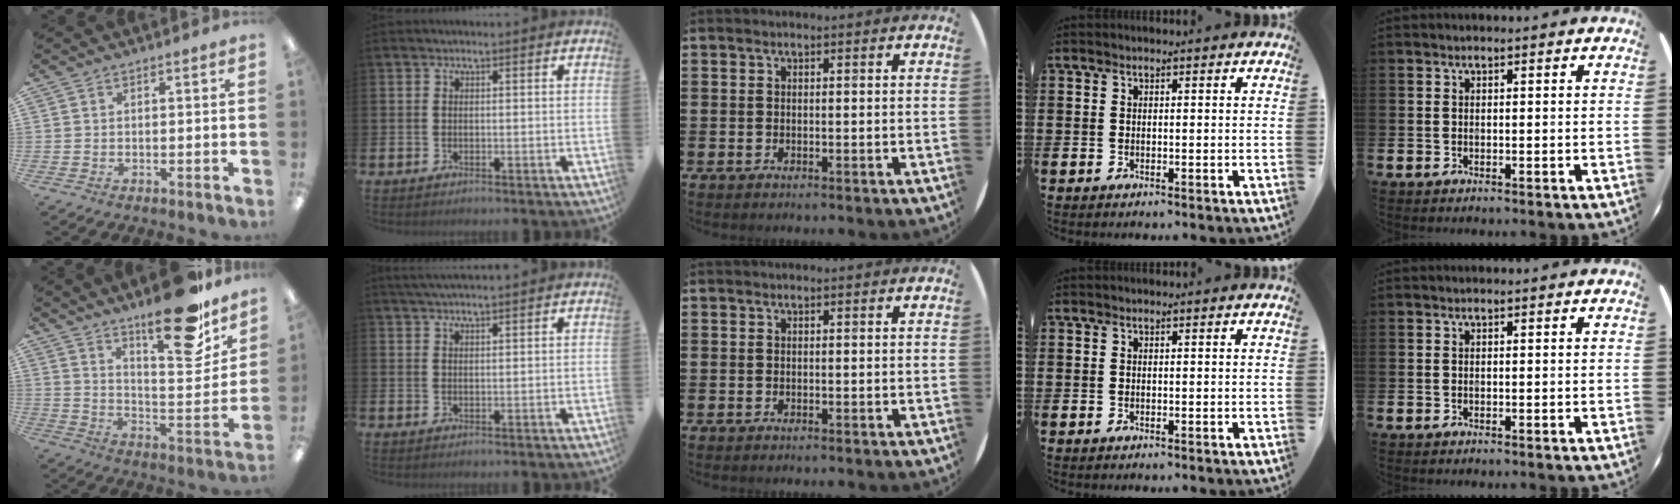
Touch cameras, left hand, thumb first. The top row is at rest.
{"thumb": {"total": 20.9, "force": [16.1, 5.8, 12.0], "torque": [-0.168, -0.116, 0.261]}, "index": {"total": 2.5, "force": [2.4, 0.0, 0.7], "torque": [-0.018, -0.004, 0.044]}}